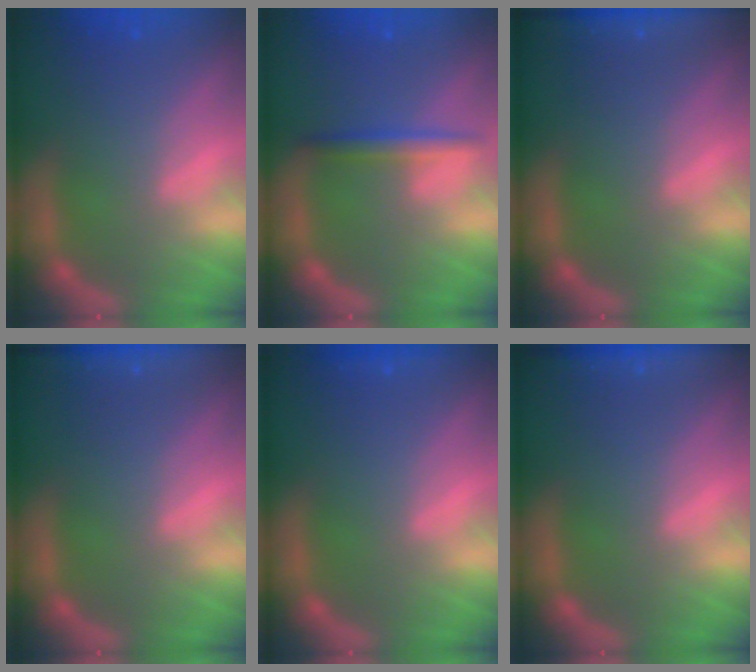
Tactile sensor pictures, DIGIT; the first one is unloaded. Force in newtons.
{"total": 2.5}
{"total": 6.0}
{"total": 6.0}
{"total": 0.9}
{"total": 3.9}